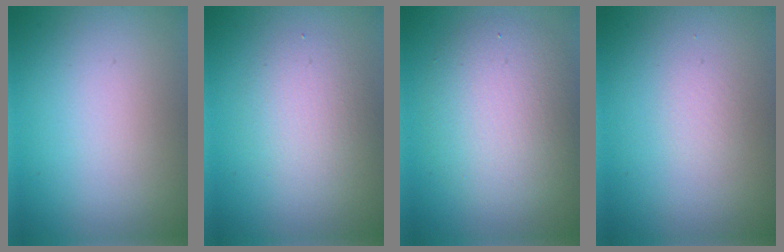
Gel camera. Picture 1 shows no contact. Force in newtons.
{"total": 2.6, "press": 2.6, "slide": 0.2}
{"total": 5.3, "press": 5.3, "slide": 0.2}
{"total": 0.6, "press": 0.6, "slide": 0.1}